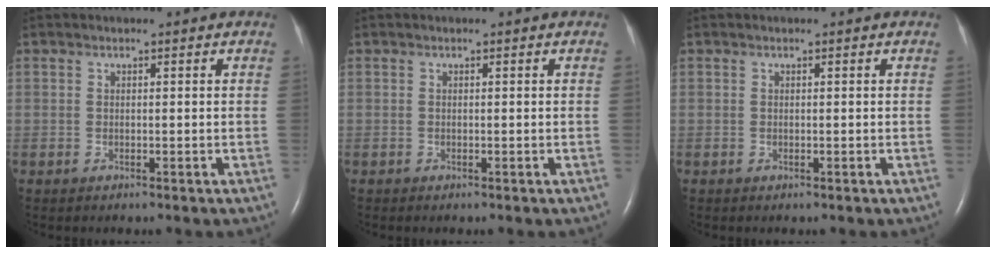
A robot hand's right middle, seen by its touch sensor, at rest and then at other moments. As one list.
[{"total": 0.0}, {"total": 0.0}]